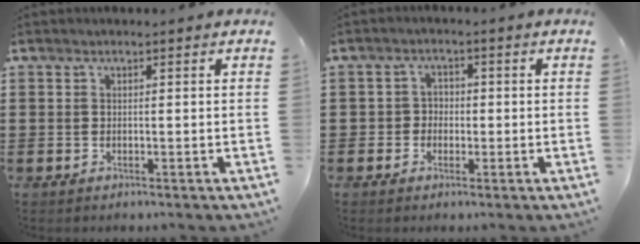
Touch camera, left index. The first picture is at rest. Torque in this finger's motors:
{"motor_torque": [-0.05, 0.09, 0.04, 0.00]}